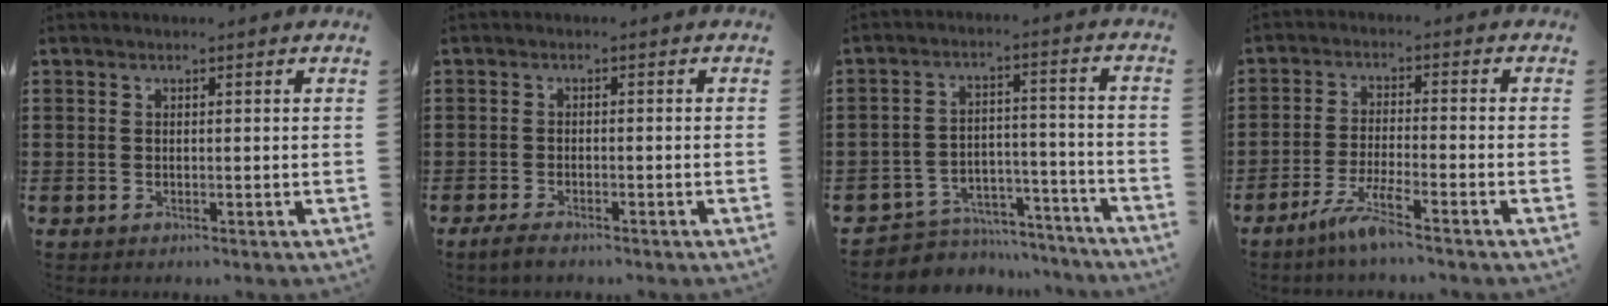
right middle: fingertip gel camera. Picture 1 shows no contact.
{"total": 1.6, "force": [-1.2, 0.3, 0.9], "torque": [-0.025, -0.001, -0.027]}
{"total": 5.5, "force": [-5.3, 1.6, 0.3], "torque": [-0.006, 0.020, -0.109]}
{"total": 5.1, "force": [-3.7, 0.0, 3.4], "torque": [-0.076, -0.010, -0.072]}